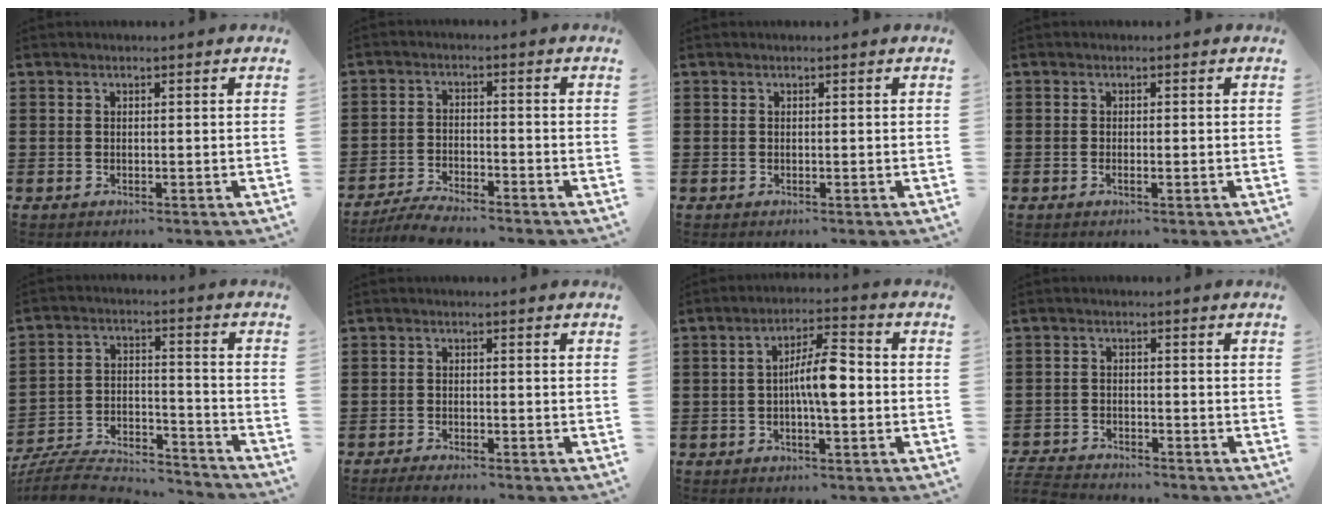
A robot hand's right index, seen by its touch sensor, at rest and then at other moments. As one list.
[{"total": 3.9, "force": [-3.8, 0.2, 1.0], "torque": [-0.026, 0.002, -0.078]}, {"total": 0.0}, {"total": 0.9, "force": [-0.3, 0.3, 0.8], "torque": [-0.017, -0.001, -0.005]}, {"total": 7.9, "force": [-7.5, 1.4, 2.2], "torque": [-0.054, 0.002, -0.151]}, {"total": 1.5, "force": [-1.5, 0.1, 0.3], "torque": [-0.008, 0.001, -0.029]}, {"total": 7.4, "force": [-0.7, 2.0, 7.1], "torque": [-0.131, 0.009, -0.017]}, {"total": 3.3, "force": [-3.3, 0.3, 0.1], "torque": [-0.013, -0.003, -0.073]}]